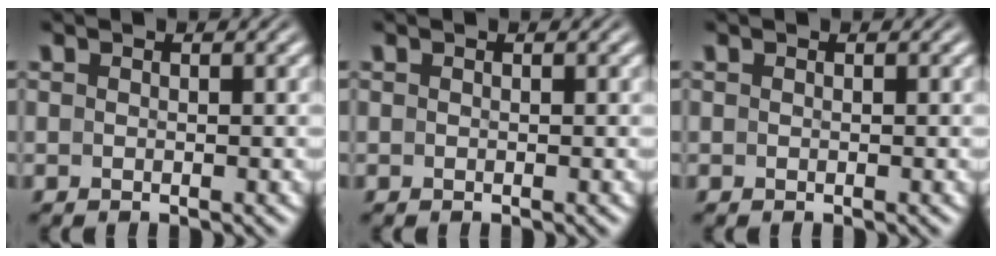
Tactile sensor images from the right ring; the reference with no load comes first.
{"total": 0.0}
{"total": 0.0}